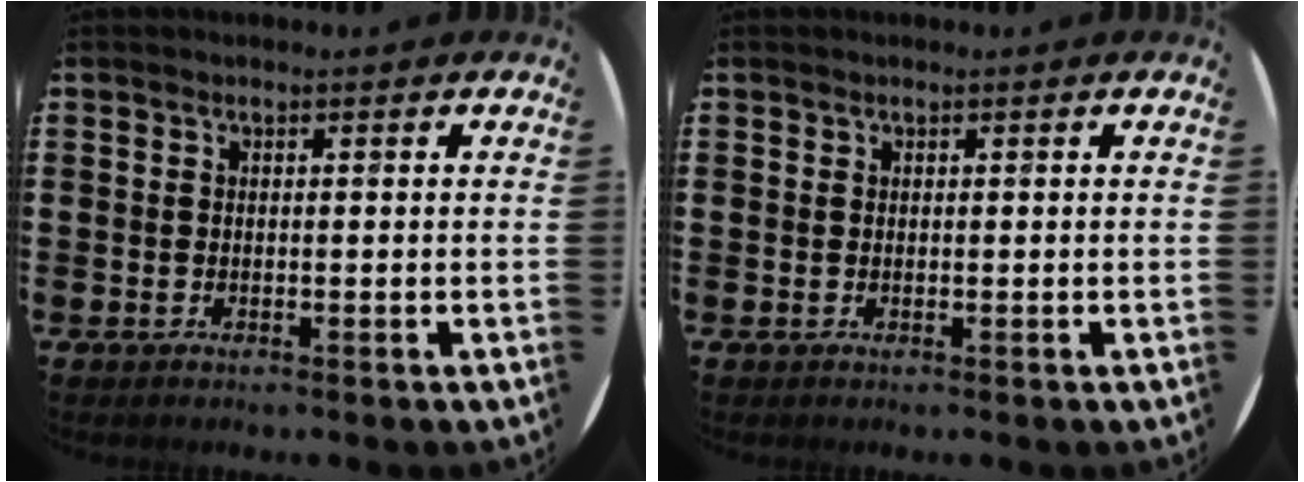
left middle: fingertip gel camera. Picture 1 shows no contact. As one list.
[{"total": 0.0}]